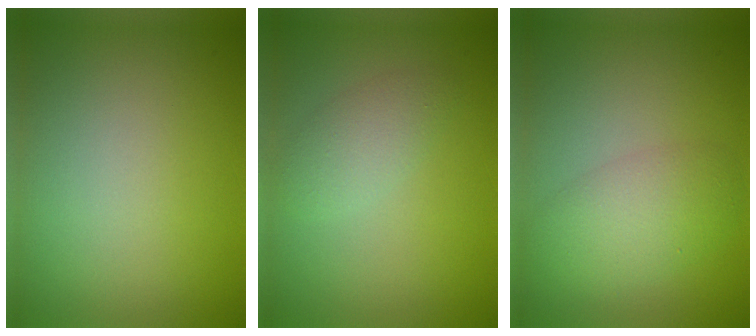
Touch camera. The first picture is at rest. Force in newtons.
{"total": 2.1, "press": 2.1, "slide": 0.2}
{"total": 3.7, "press": 3.7, "slide": 0.1}